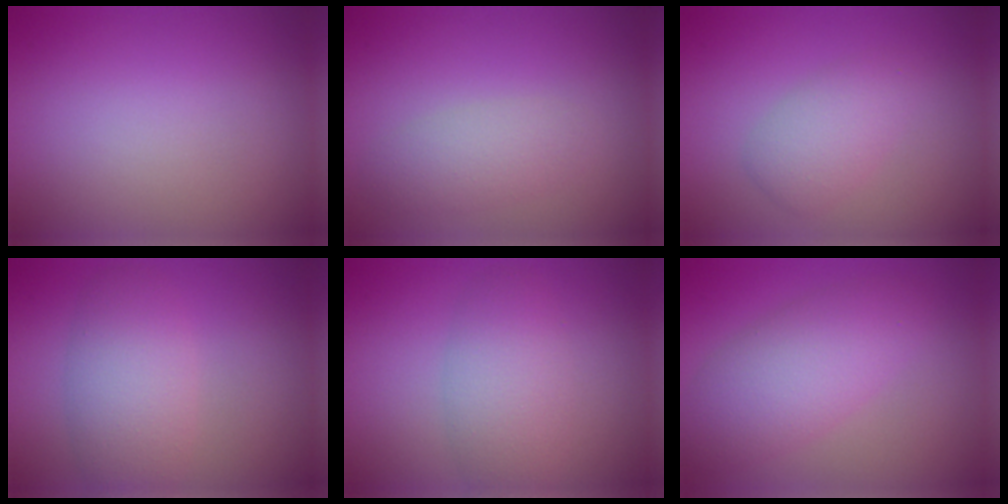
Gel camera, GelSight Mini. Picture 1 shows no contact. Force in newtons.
{"total": 2.4, "press": 2.4, "slide": 0.1}
{"total": 2.7, "press": 2.7, "slide": 0.1}
{"total": 4.7, "press": 4.7, "slide": 0.1}
{"total": 4.2, "press": 4.2, "slide": 0.2}
{"total": 5.6, "press": 5.6, "slide": 0.2}